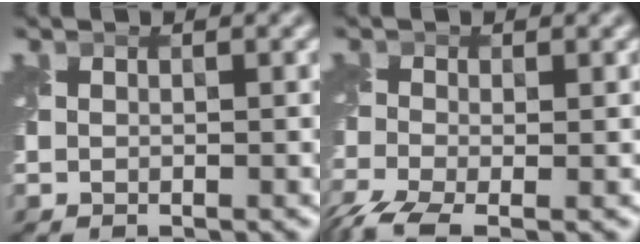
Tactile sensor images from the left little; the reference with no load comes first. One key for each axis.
{"total": 5.2, "fx": -3.4, "fy": 1.8, "fz": 3.5, "tx": -0.084, "ty": -0.021, "tz": -0.076}